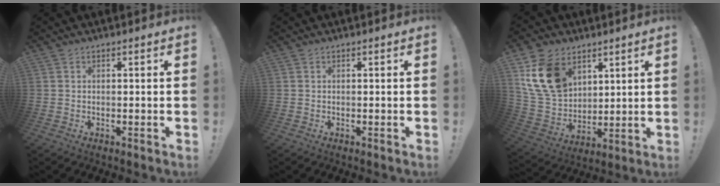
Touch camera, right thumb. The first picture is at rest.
{"total": 0.0}
{"total": 16.5, "force": [8.2, 11.2, 9.1], "torque": [-0.182, -0.031, 0.162]}